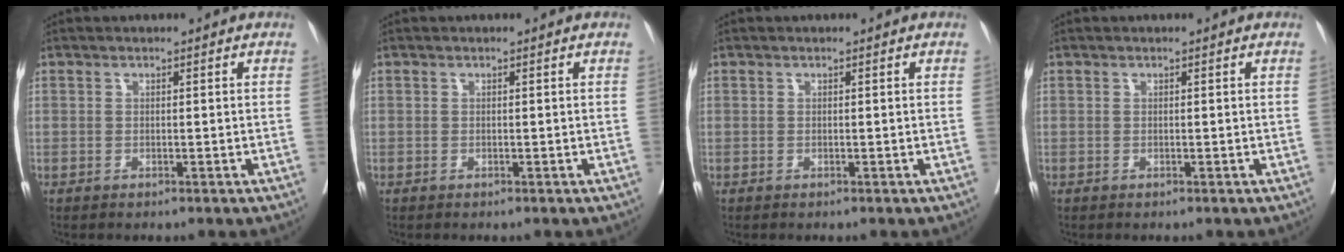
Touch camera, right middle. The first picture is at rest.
{"total": 0.0}
{"total": 0.0}
{"total": 0.0}